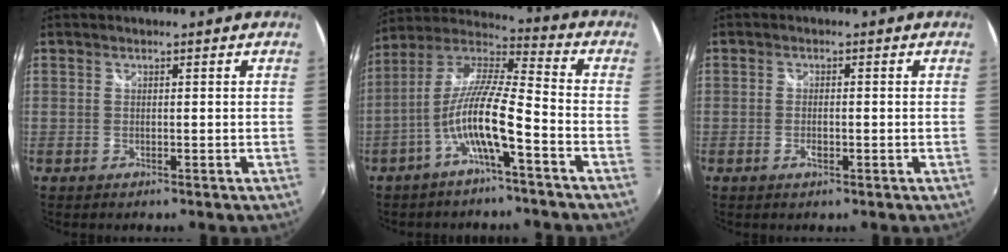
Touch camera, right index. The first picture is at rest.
{"total": 11.4, "force": [-4.8, 1.0, 10.3], "torque": [-0.206, 0.006, -0.092]}
{"total": 1.9, "force": [-0.7, 0.8, 1.6], "torque": [-0.030, -0.002, -0.011]}